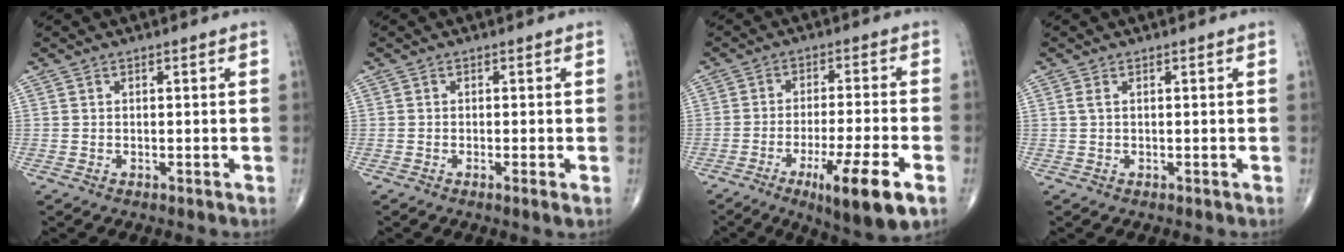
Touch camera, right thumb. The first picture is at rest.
{"total": 1.4, "force": [-0.5, 0.0, 1.3], "torque": [-0.030, -0.005, -0.012]}
{"total": 12.8, "force": [-6.0, 1.8, 11.1], "torque": [-0.186, 0.004, -0.091]}
{"total": 0.8, "force": [0.2, 0.3, 0.8], "torque": [-0.025, 0.005, 0.004]}